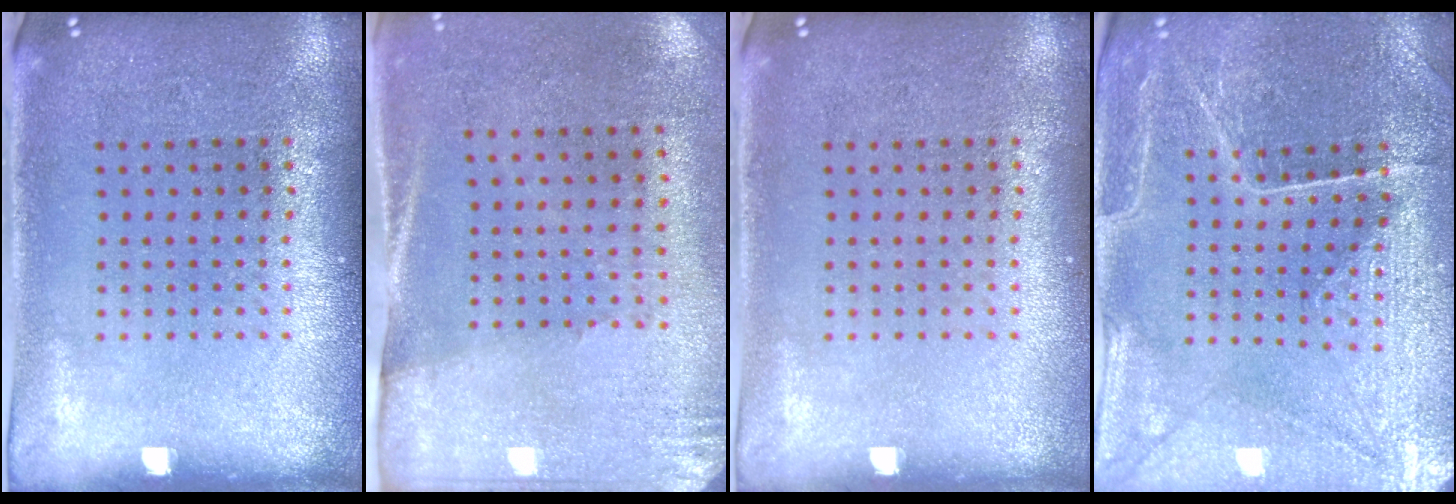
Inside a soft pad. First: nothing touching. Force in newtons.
{"total": 2.7, "press": 2.3, "slide": 1.4}
{"total": 0.0}
{"total": 2.7, "press": 2.7, "slide": 0.2}